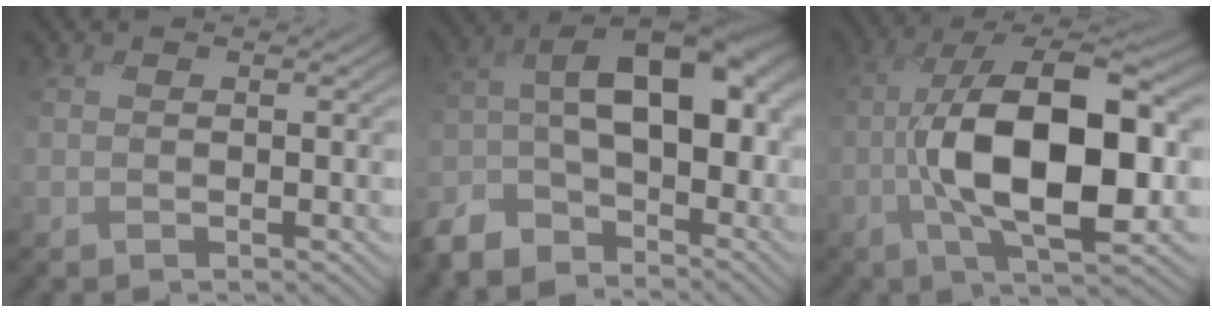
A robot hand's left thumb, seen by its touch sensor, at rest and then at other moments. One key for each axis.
{"total": 13.8, "fx": -6.9, "fy": 7.5, "fz": 9.2, "tx": -0.157, "ty": -0.018, "tz": -0.128}
{"total": 14.3, "fx": -1.5, "fy": 6.5, "fz": 12.6, "tx": -0.223, "ty": 0.001, "tz": -0.037}